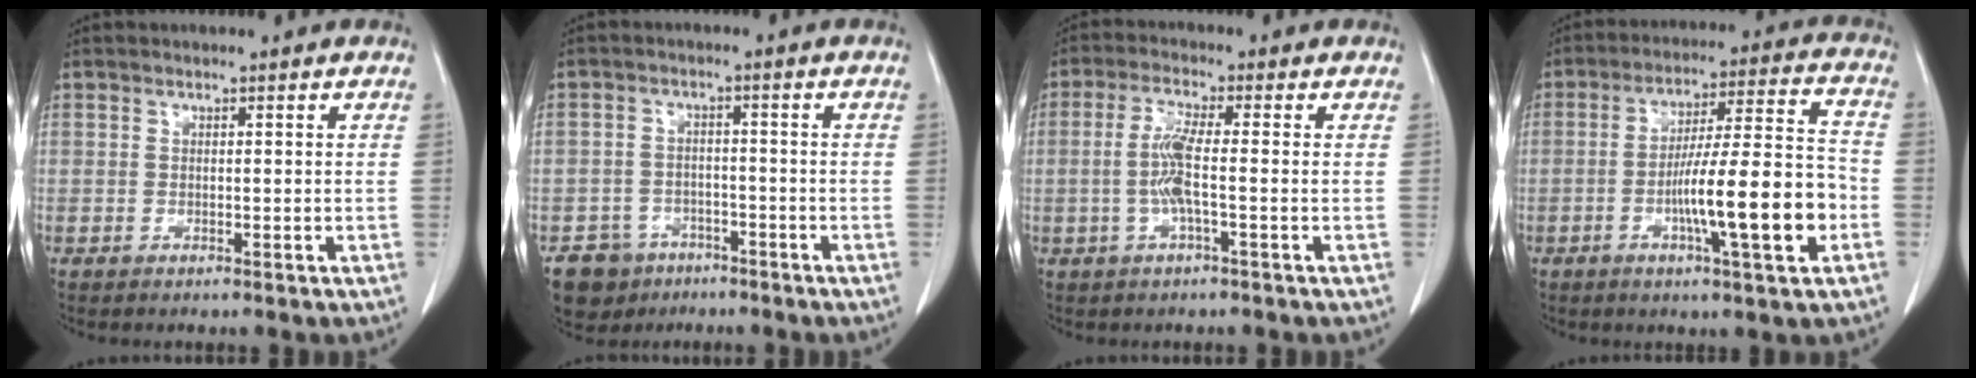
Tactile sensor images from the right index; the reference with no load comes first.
{"total": 6.3, "force": [-4.1, 4.8, 0.4], "torque": [-0.003, 0.010, -0.061]}
{"total": 5.1, "force": [-0.7, 0.2, 5.1], "torque": [-0.109, 0.003, -0.015]}
{"total": 14.5, "force": [-4.1, 0.9, 13.8], "torque": [-0.222, 0.008, -0.065]}